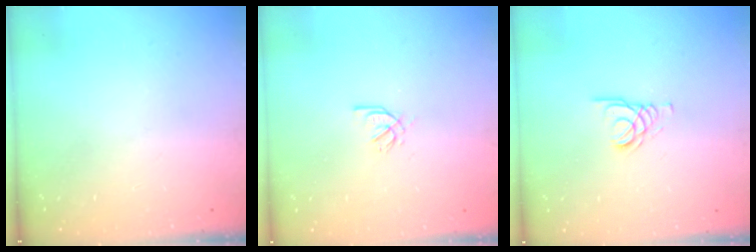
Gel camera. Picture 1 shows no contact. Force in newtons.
{"total": 1.6, "press": 1.5, "slide": 0.3}
{"total": 2.1, "press": 2.1, "slide": 0.2}